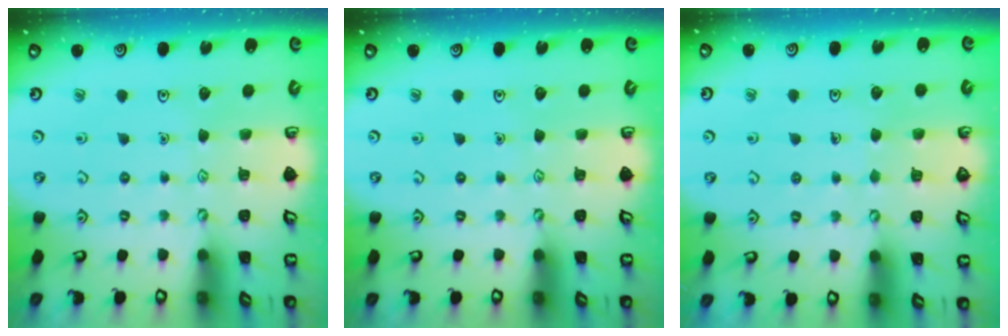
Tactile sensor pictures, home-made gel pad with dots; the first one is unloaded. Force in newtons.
{"total": 0.0}
{"total": 3.7, "press": 3.7, "slide": 0.2}